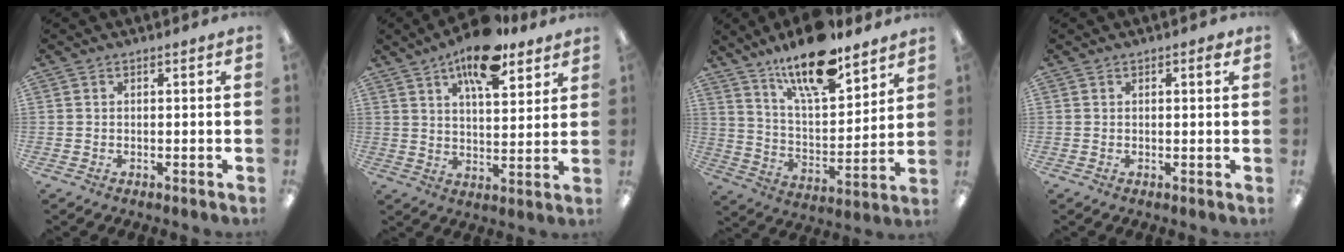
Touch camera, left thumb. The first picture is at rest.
{"total": 13.9, "force": [9.2, 5.4, 8.9], "torque": [-0.128, -0.043, 0.151]}
{"total": 17.3, "force": [13.3, 5.4, 9.7], "torque": [-0.166, -0.077, 0.224]}
{"total": 1.1, "force": [0.7, 0.3, 0.8], "torque": [-0.009, -0.001, 0.010]}